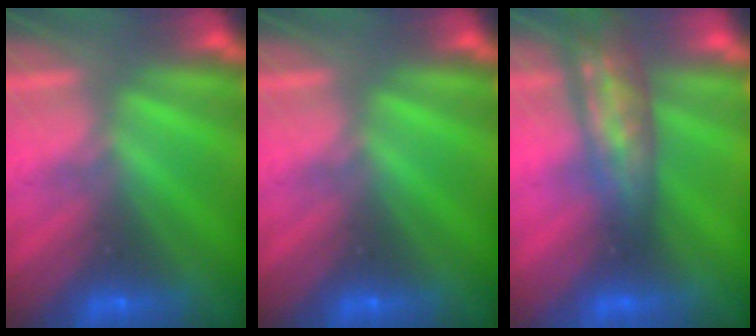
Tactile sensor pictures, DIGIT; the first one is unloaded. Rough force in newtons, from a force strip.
{"total": 0.0}
{"total": 3.0}